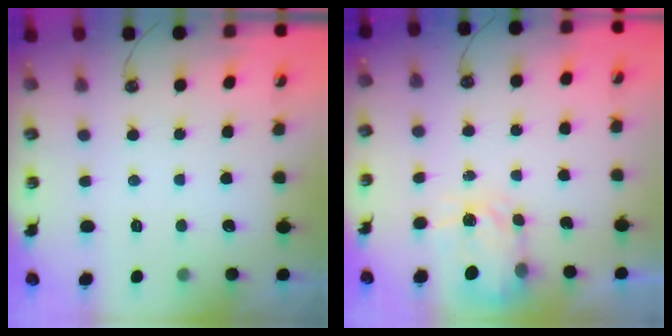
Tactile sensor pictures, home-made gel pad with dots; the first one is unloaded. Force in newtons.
{"total": 3.9, "press": 3.9, "slide": 0.6}